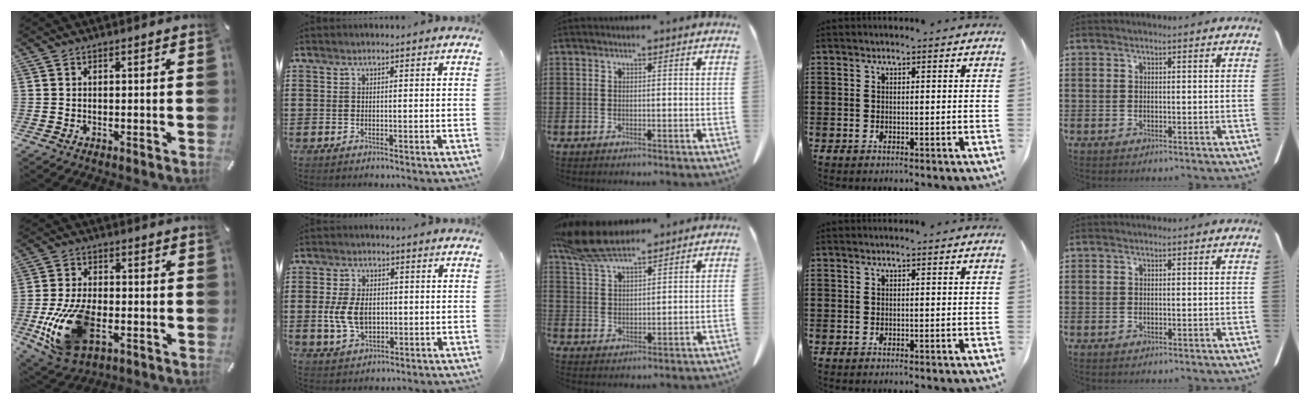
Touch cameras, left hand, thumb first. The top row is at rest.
{"thumb": {"total": 16.8, "force": [-4.7, 10.2, 12.5], "torque": [-0.273, 0.002, -0.080]}, "index": {"total": 6.8, "force": [-0.2, 4.4, 5.2], "torque": [-0.120, 0.000, -0.011]}, "middle": {"total": 8.8, "force": [7.3, 2.2, 4.4], "torque": [-0.107, -0.013, 0.140]}}